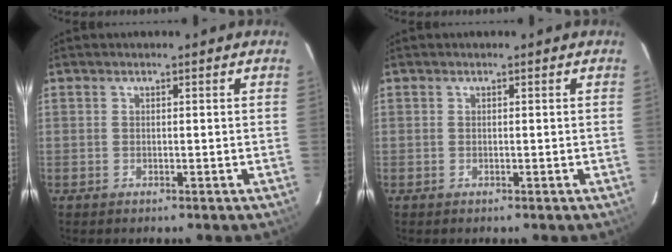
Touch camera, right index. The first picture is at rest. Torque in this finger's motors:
{"motor_torque": [0.00, 0.00, 0.01, 0.00]}